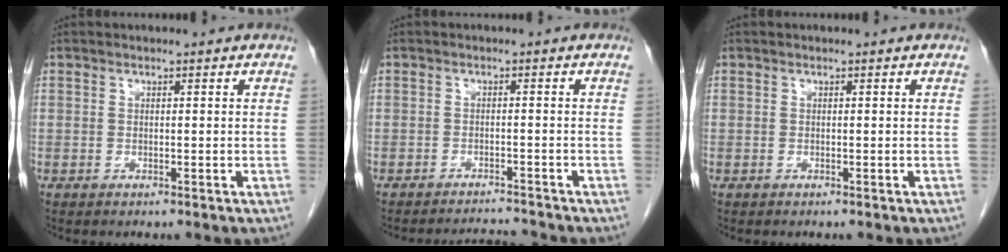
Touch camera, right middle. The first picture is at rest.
{"total": 3.7, "force": [-3.5, -1.0, -0.4], "torque": [0.005, -0.008, -0.055]}
{"total": 0.0}